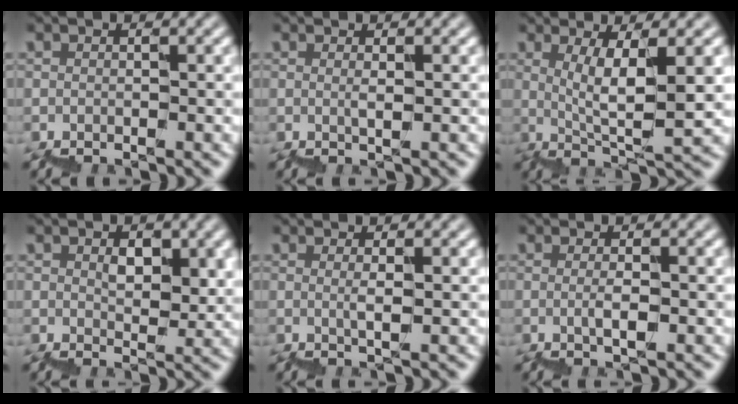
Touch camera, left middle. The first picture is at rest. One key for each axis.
{"total": 0.7, "fx": 0.3, "fy": 0.1, "fz": 0.6, "tx": -0.004, "ty": 0.002, "tz": 0.005}
{"total": 4.9, "fx": 2.1, "fy": 0.9, "fz": 4.3, "tx": -0.070, "ty": 0.002, "tz": 0.045}
{"total": 2.8, "fx": 1.6, "fy": 1.3, "fz": 1.9, "tx": -0.033, "ty": 0.002, "tz": 0.028}
{"total": 1.0, "fx": 0.6, "fy": 0.1, "fz": 0.8, "tx": -0.010, "ty": 0.003, "tz": 0.011}
{"total": 1.2, "fx": 0.1, "fy": 0.3, "fz": 1.1, "tx": -0.018, "ty": -0.002, "tz": 0.008}